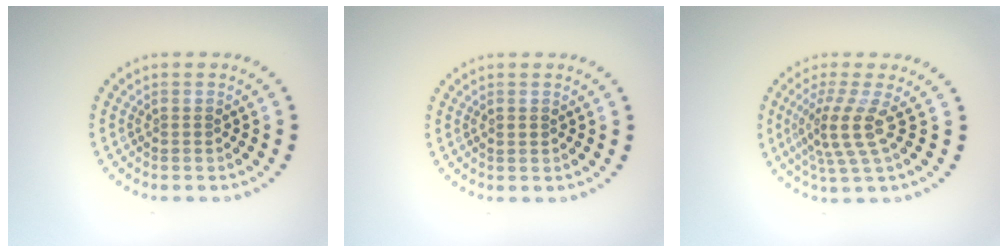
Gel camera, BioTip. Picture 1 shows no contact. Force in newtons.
{"total": 0.7, "press": 0.7, "slide": 0.1}
{"total": 3.6, "press": 2.6, "slide": 2.5}